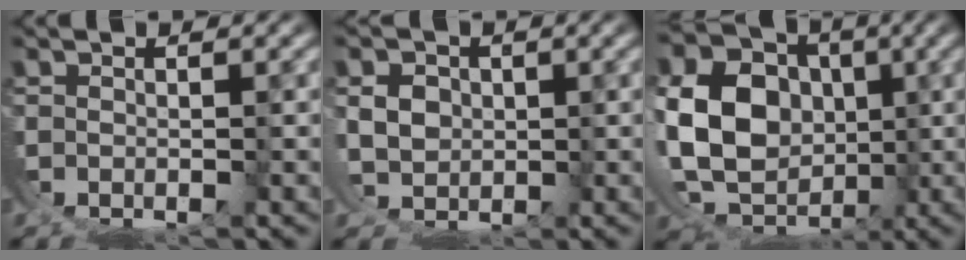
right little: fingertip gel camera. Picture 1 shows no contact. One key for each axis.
{"total": 2.7, "fx": 0.8, "fy": 1.8, "fz": 1.9, "tx": -0.031, "ty": -0.014, "tz": 0.027}
{"total": 13.3, "fx": 0.0, "fy": 10.1, "fz": 8.7, "tx": -0.163, "ty": -0.045, "tz": 0.016}